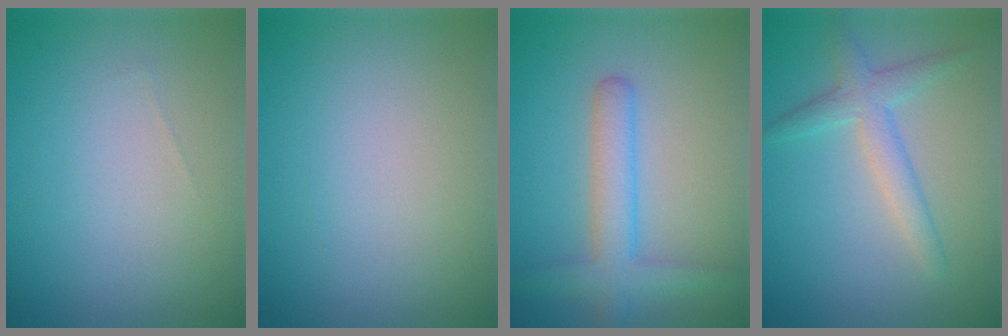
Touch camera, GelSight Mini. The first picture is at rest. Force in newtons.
{"total": 0.0}
{"total": 3.7, "press": 3.7, "slide": 0.2}
{"total": 3.0, "press": 3.0, "slide": 0.1}